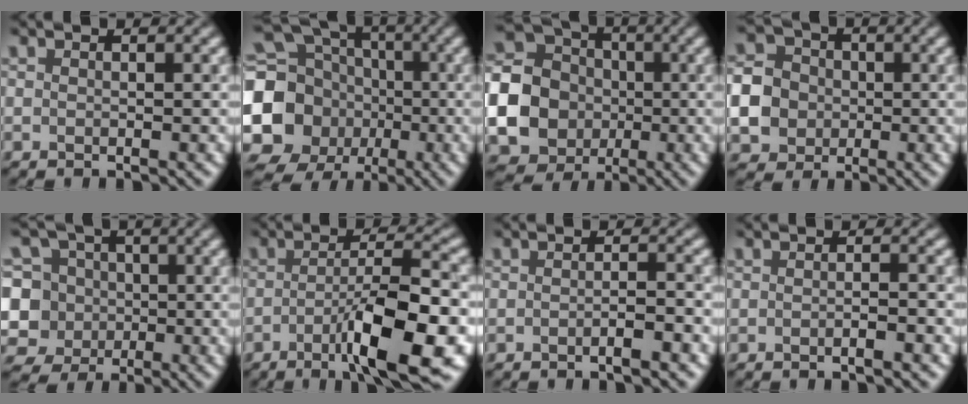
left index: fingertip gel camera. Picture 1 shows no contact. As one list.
[{"total": 16.6, "force": [-1.7, 15.1, 6.7], "torque": [-0.163, -0.026, -0.065]}, {"total": 21.8, "force": [-2.6, 20.6, 6.6], "torque": [-0.197, -0.011, -0.101]}, {"total": 7.5, "force": [-1.2, 6.8, 3.0], "torque": [-0.075, -0.007, -0.043]}, {"total": 9.6, "force": [-0.5, 9.1, 3.1], "torque": [-0.092, 0.026, -0.033]}, {"total": 8.9, "force": [-3.6, 1.6, 8.0], "torque": [-0.121, 0.008, -0.065]}, {"total": 2.0, "force": [-1.0, 0.4, 1.7], "torque": [-0.018, 0.005, -0.019]}, {"total": 1.6, "force": [-0.7, 0.4, 1.4], "torque": [-0.017, 0.000, -0.016]}]